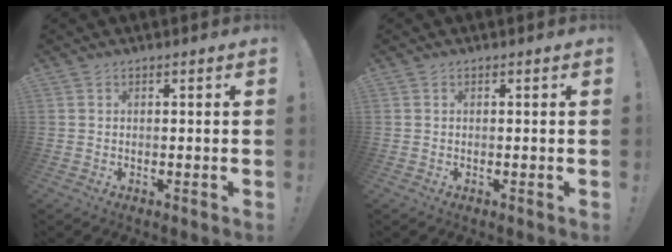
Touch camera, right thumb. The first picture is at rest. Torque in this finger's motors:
{"motor_torque": [0.09, 0.00, 0.22, -0.01, 0.07]}